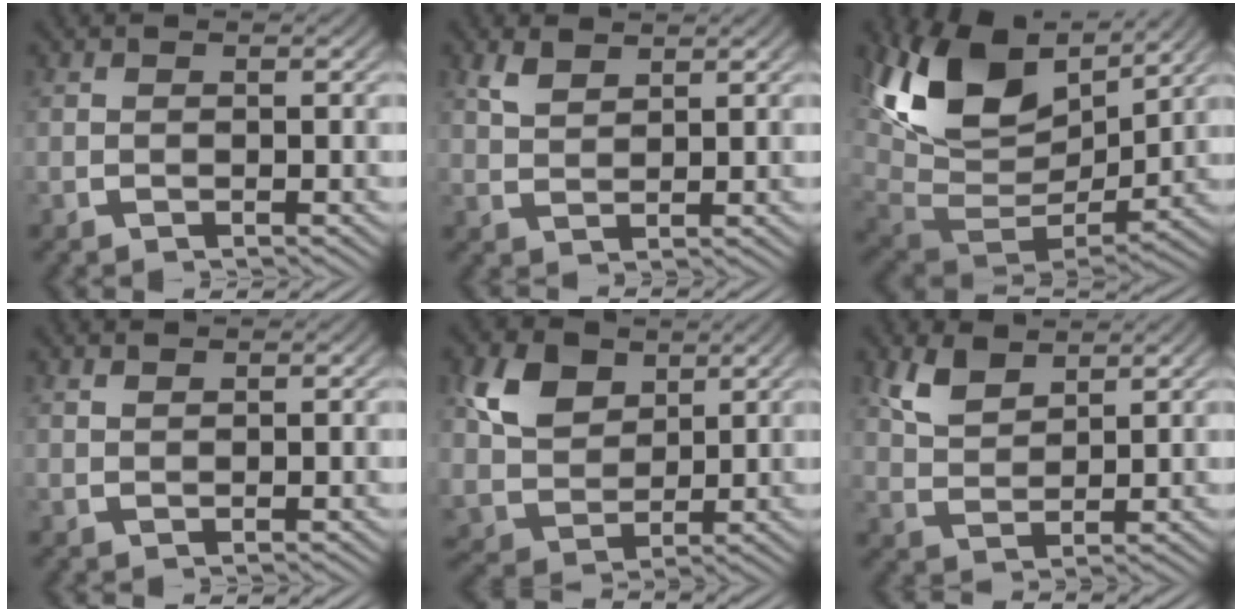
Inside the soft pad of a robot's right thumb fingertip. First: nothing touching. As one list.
[{"total": 2.2, "force": [1.9, 0.6, 0.8], "torque": [-0.012, 0.003, 0.045]}, {"total": 14.3, "force": [2.8, 9.2, 10.6], "torque": [-0.237, -0.041, 0.064]}, {"total": 0.7, "force": [0.7, 0.0, 0.0], "torque": [0.004, 0.001, 0.018]}, {"total": 8.3, "force": [2.2, 6.2, 5.1], "torque": [-0.124, -0.030, 0.050]}, {"total": 3.7, "force": [2.8, 1.6, 1.9], "torque": [-0.042, -0.002, 0.062]}]